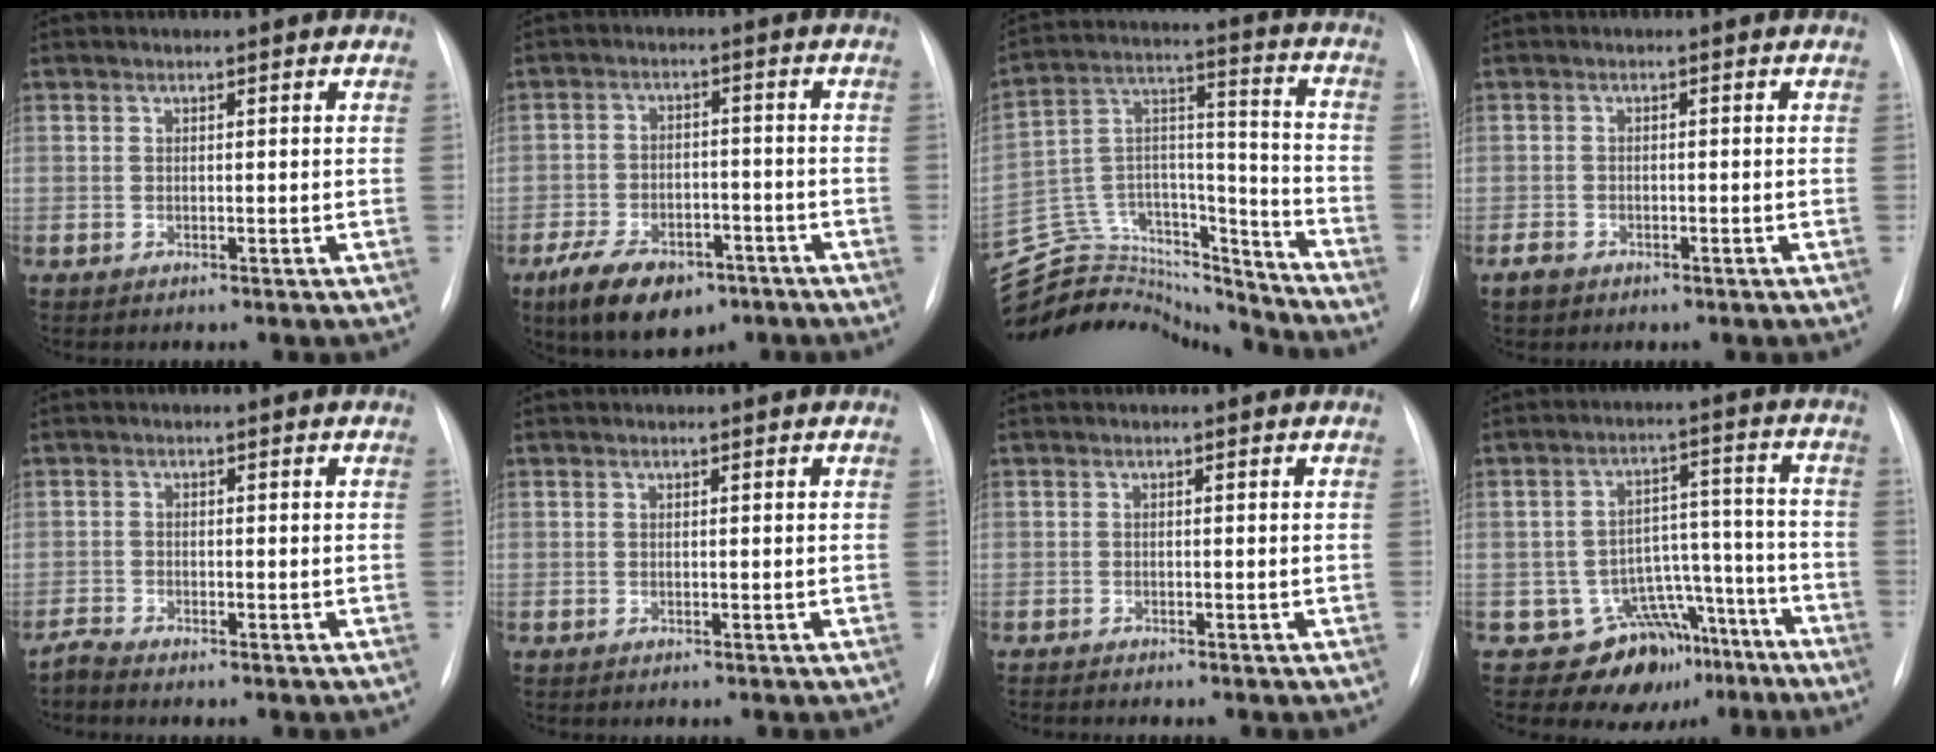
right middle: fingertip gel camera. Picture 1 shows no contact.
{"total": 11.3, "force": [-7.3, 5.6, 6.6], "torque": [-0.114, -0.005, -0.117]}
{"total": 24.8, "force": [-23.4, 6.4, 4.9], "torque": [-0.137, 0.052, -0.367]}
{"total": 2.0, "force": [-1.3, 1.4, 0.7], "torque": [-0.018, 0.002, -0.019]}
{"total": 1.4, "force": [-1.3, -0.1, 0.1], "torque": [-0.004, -0.005, -0.027]}
{"total": 0.0}
{"total": 1.9, "force": [-1.7, 0.2, 0.8], "torque": [-0.012, -0.004, -0.021]}
{"total": 10.5, "force": [-7.3, 7.1, 2.4], "torque": [-0.005, 0.074, -0.101]}